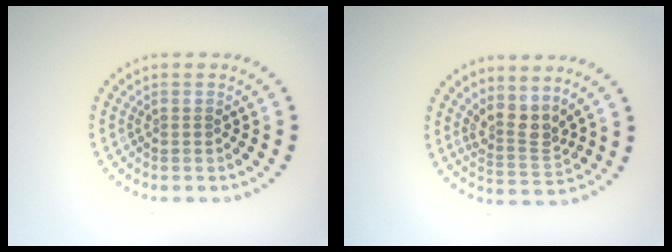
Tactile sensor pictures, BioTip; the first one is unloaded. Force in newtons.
{"total": 2.9, "press": 2.0, "slide": 2.0}